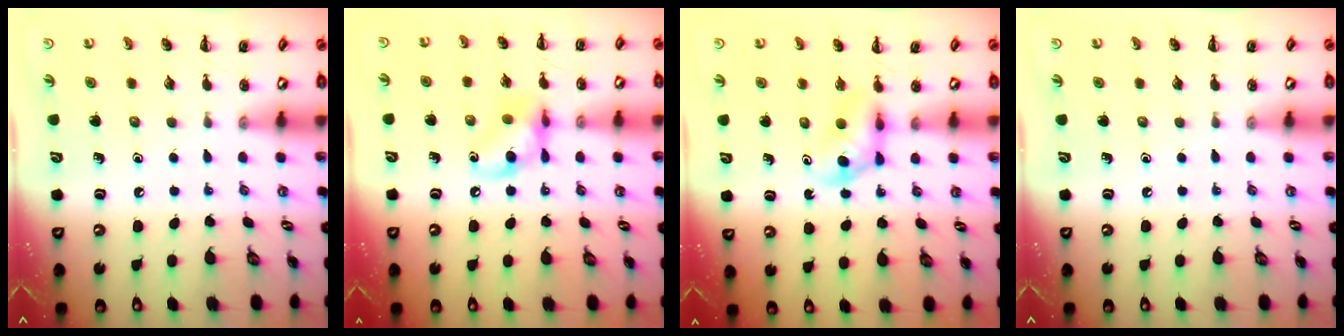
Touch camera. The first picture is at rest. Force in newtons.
{"total": 10.5, "press": 10.4, "slide": 1.5}
{"total": 3.7, "press": 3.5, "slide": 1.1}
{"total": 0.0}